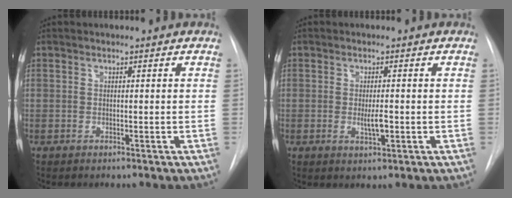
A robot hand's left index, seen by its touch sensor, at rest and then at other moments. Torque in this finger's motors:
{"motor_torque": [0.15, 0.15, 0.06, 0.04]}